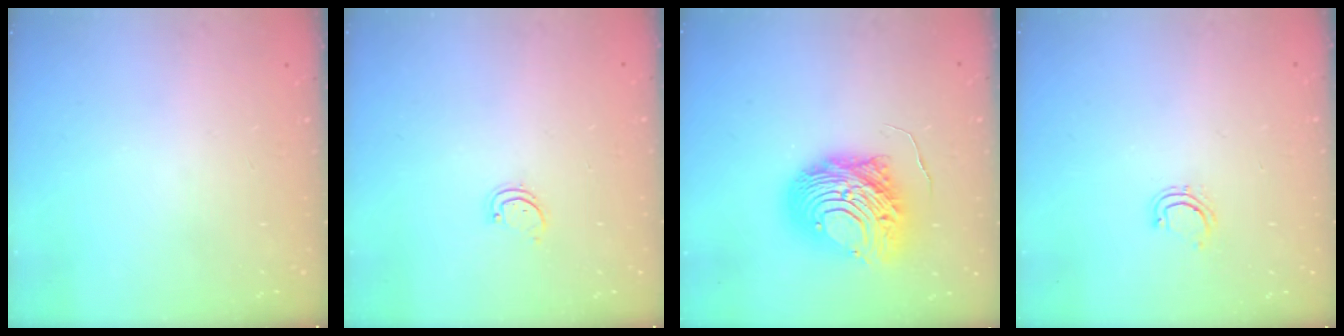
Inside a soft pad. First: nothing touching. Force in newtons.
{"total": 1.7, "press": 1.7, "slide": 0.3}
{"total": 14.1, "press": 14.0, "slide": 1.3}
{"total": 4.2, "press": 4.0, "slide": 1.2}